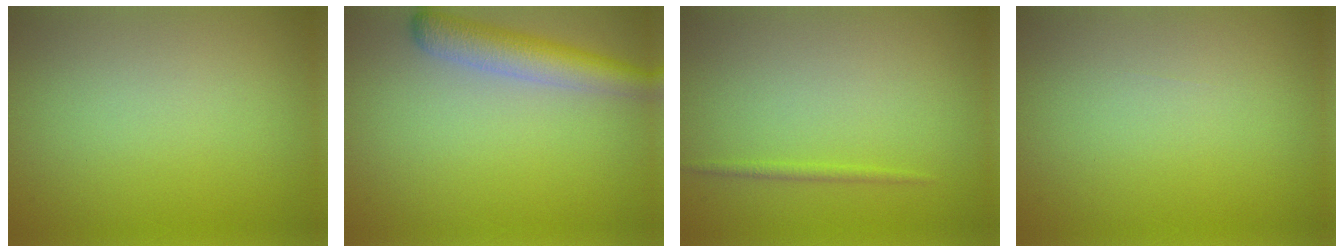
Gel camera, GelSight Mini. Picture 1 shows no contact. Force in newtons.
{"total": 4.4, "press": 4.3, "slide": 0.2}
{"total": 0.8, "press": 0.8, "slide": 0.1}
{"total": 0.0}